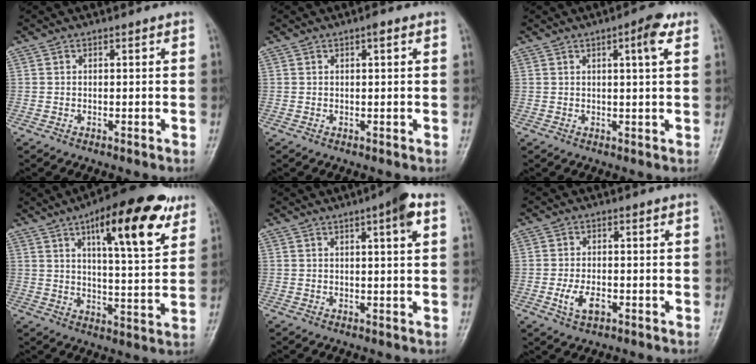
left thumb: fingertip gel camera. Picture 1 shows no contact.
{"total": 1.4, "force": [0.6, 0.4, 1.1], "torque": [-0.016, 0.002, 0.006]}
{"total": 4.8, "force": [2.2, 0.9, 4.2], "torque": [-0.058, -0.002, 0.027]}
{"total": 18.3, "force": [9.3, 5.6, 14.7], "torque": [-0.186, -0.028, 0.134]}
{"total": 5.0, "force": [2.1, 0.7, 4.5], "torque": [-0.065, 0.002, 0.028]}
{"total": 4.5, "force": [-1.5, 2.5, 3.4], "torque": [-0.066, 0.003, -0.025]}